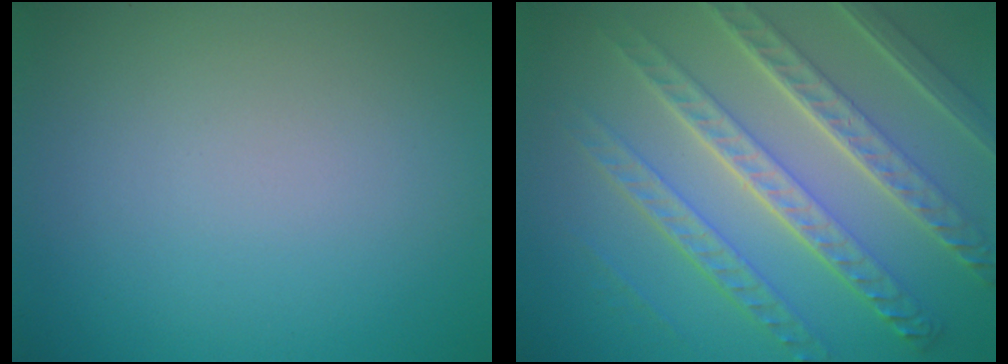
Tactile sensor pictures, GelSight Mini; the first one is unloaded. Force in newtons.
{"total": 8.4, "press": 6.2, "slide": 5.8}